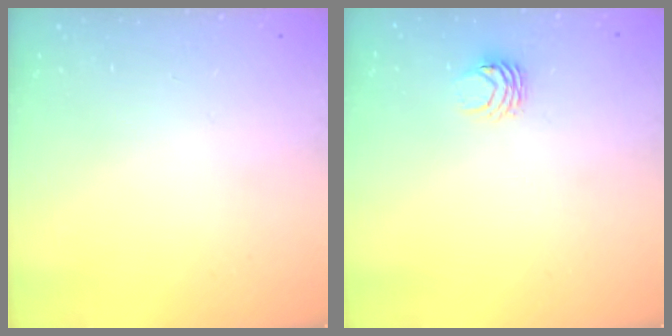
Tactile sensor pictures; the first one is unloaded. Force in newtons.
{"total": 3.7, "press": 3.7, "slide": 0.4}